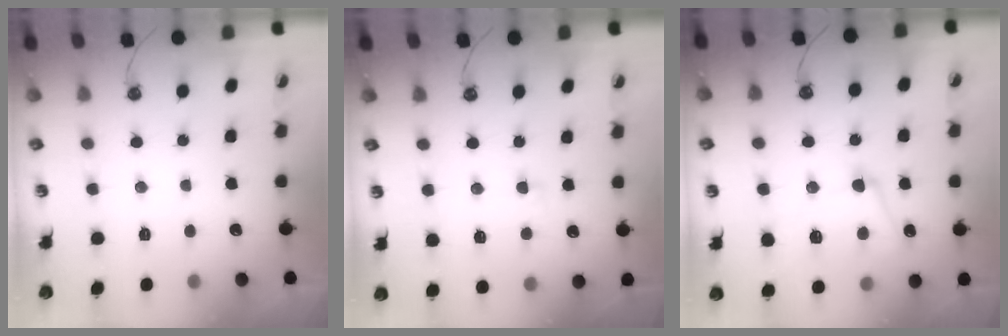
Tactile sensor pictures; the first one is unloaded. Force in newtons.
{"total": 3.8, "press": 3.6, "slide": 1.1}
{"total": 4.9, "press": 4.8, "slide": 1.2}